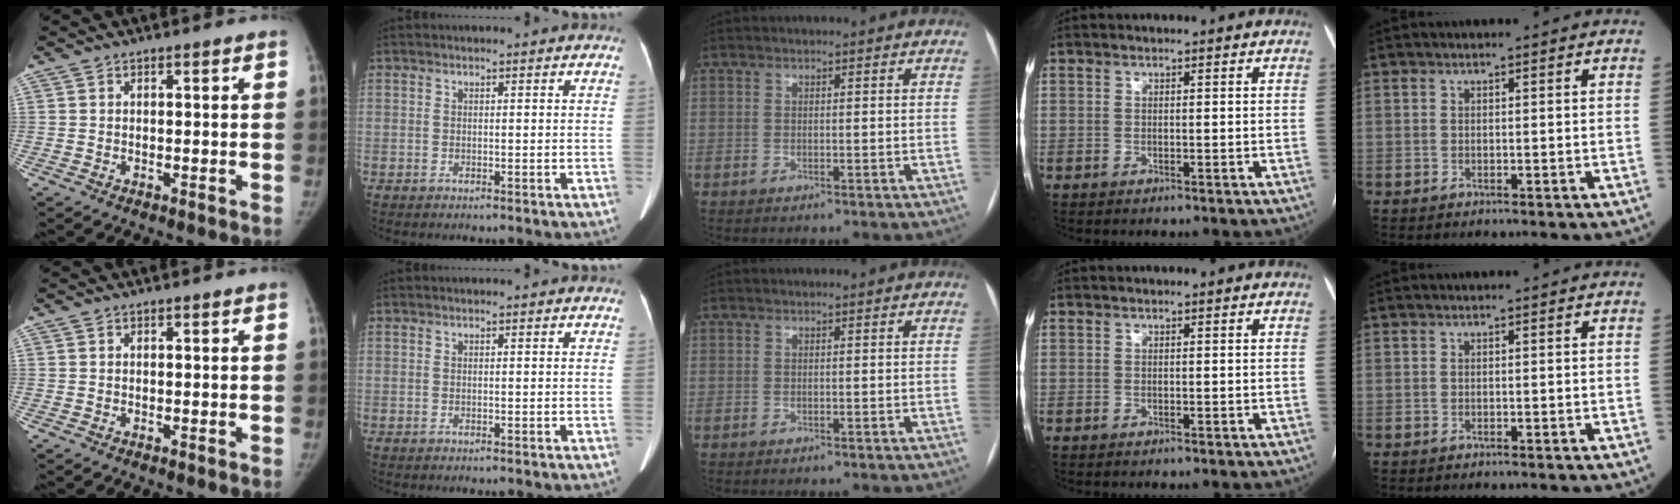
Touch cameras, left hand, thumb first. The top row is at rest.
{}